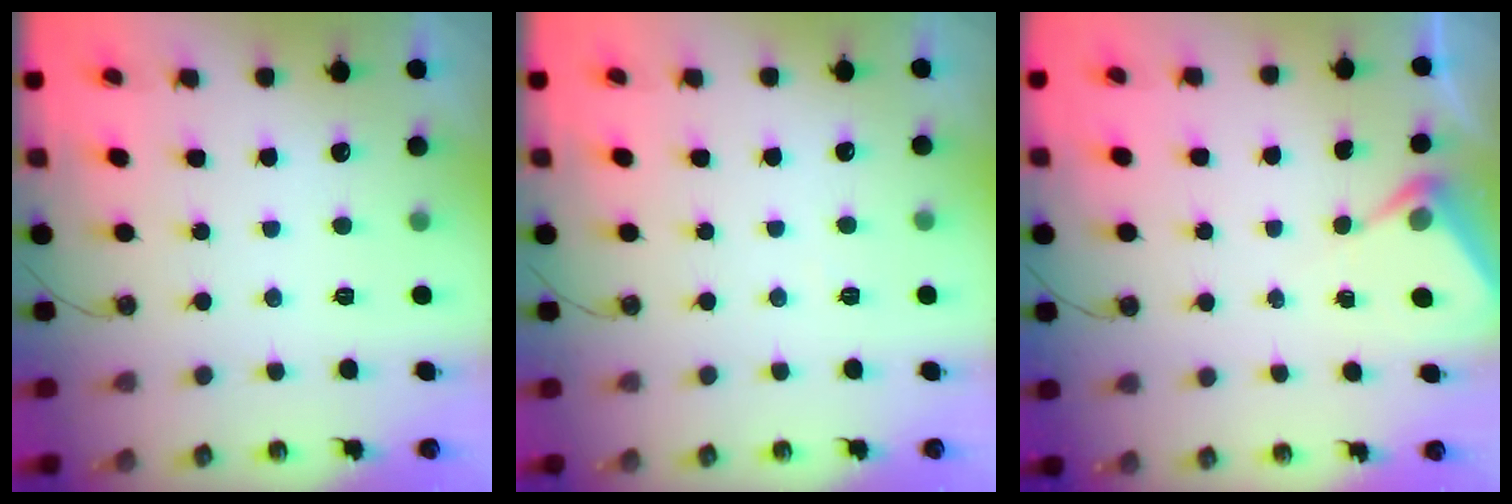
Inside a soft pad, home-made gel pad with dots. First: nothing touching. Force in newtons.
{"total": 2.1, "press": 2.1, "slide": 0.5}
{"total": 4.8, "press": 4.7, "slide": 0.5}